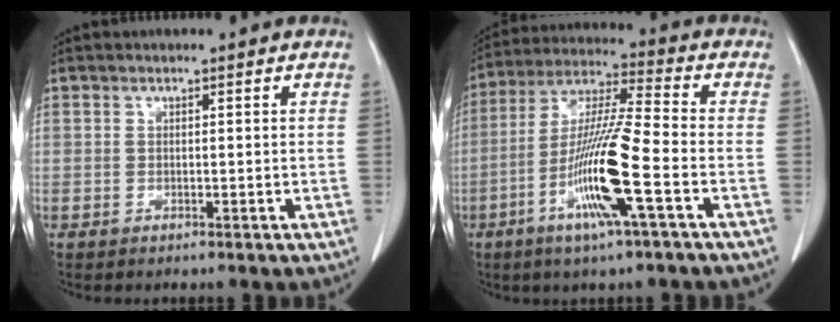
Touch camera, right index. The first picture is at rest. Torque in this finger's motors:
{"motor_torque": [2.14, 0.00, 0.56, 0.21]}